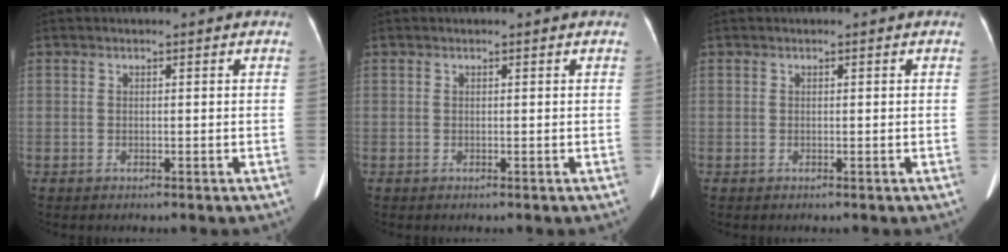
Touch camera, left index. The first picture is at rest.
{"total": 0.0}
{"total": 0.0}